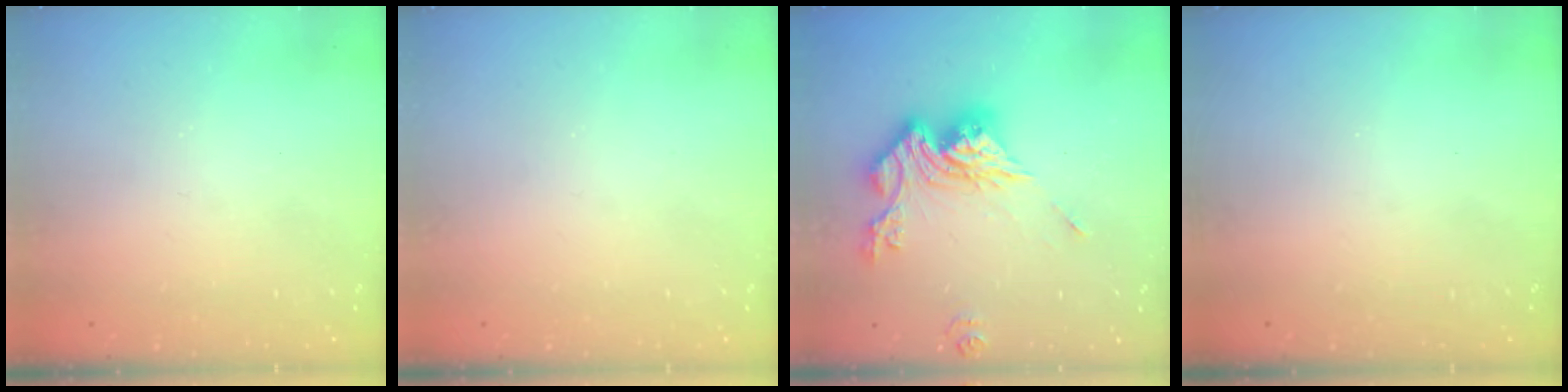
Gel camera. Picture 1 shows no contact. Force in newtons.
{"total": 0.0}
{"total": 16.4, "press": 16.3, "slide": 1.9}
{"total": 0.0}